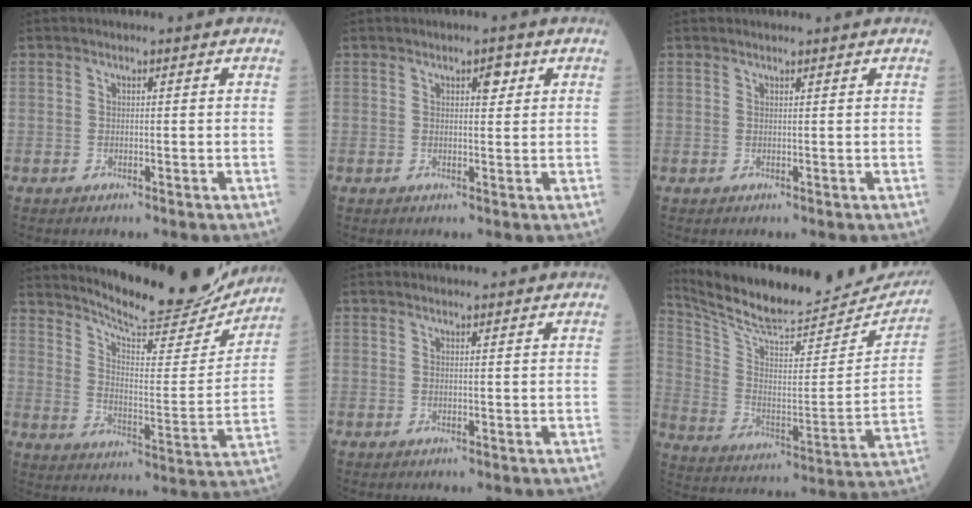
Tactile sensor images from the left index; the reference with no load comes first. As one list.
[{"total": 2.0, "force": [1.1, 0.7, 1.5], "torque": [-0.023, 0.002, 0.014]}, {"total": 1.9, "force": [1.9, 0.0, 0.5], "torque": [-0.010, 0.010, 0.026]}, {"total": 20.8, "force": [19.5, 2.3, 7.0], "torque": [-0.113, -0.046, 0.265]}, {"total": 4.2, "force": [4.1, 0.3, 1.0], "torque": [-0.017, 0.018, 0.048]}, {"total": 26.0, "force": [24.2, 4.5, 8.6], "torque": [-0.148, -0.067, 0.342]}]